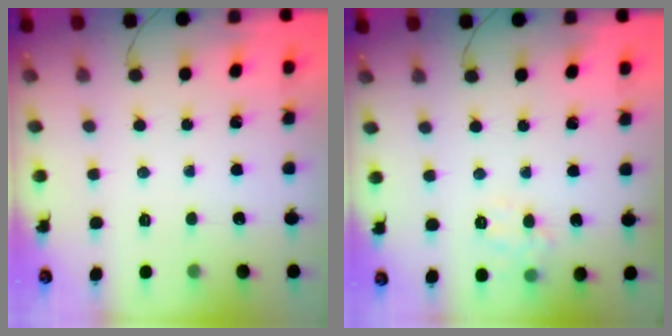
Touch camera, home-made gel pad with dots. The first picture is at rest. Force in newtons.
{"total": 8.1, "press": 8.0, "slide": 1.2}